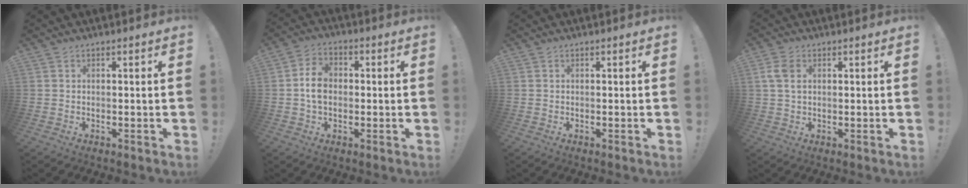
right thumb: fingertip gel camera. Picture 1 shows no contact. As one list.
[{"total": 7.8, "force": [-0.1, 5.8, 5.1], "torque": [-0.076, 0.015, -0.001]}, {"total": 0.0}, {"total": 5.3, "force": [1.5, 3.3, 3.9], "torque": [-0.077, 0.005, 0.030]}]